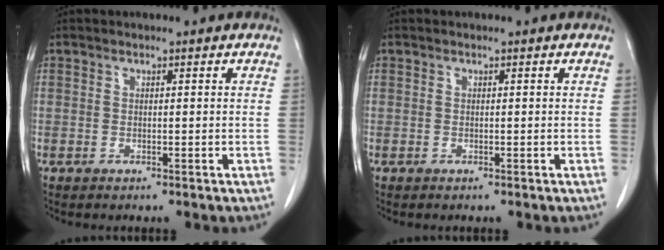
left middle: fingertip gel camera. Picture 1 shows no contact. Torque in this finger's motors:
{"motor_torque": [1.08, -1.06, 0.06, 0.00]}